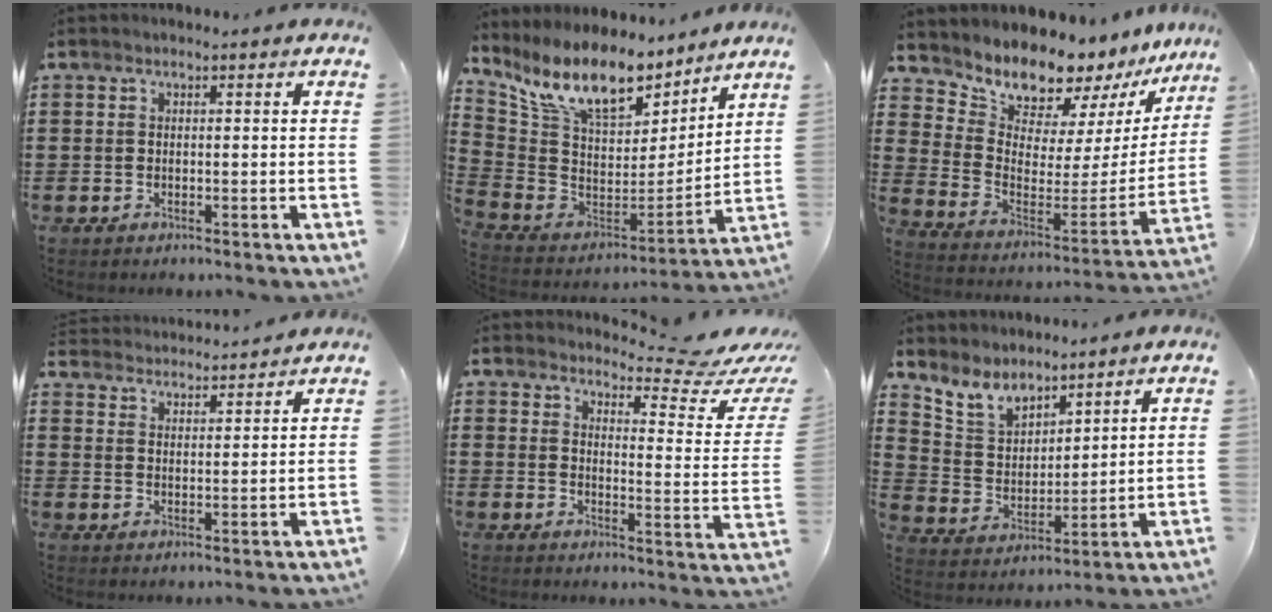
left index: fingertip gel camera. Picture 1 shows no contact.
{"total": 12.8, "force": [9.5, 4.7, 7.2], "torque": [-0.171, -0.056, 0.172]}
{"total": 9.8, "force": [9.5, 2.3, 0.8], "torque": [-0.052, -0.094, 0.162]}
{"total": 3.7, "force": [3.6, -0.2, -0.4], "torque": [-0.008, -0.023, 0.064]}
{"total": 6.2, "force": [5.6, 0.3, 2.6], "torque": [-0.047, -0.049, 0.088]}
{"total": 6.7, "force": [5.9, 3.0, 1.4], "torque": [-0.060, -0.028, 0.108]}